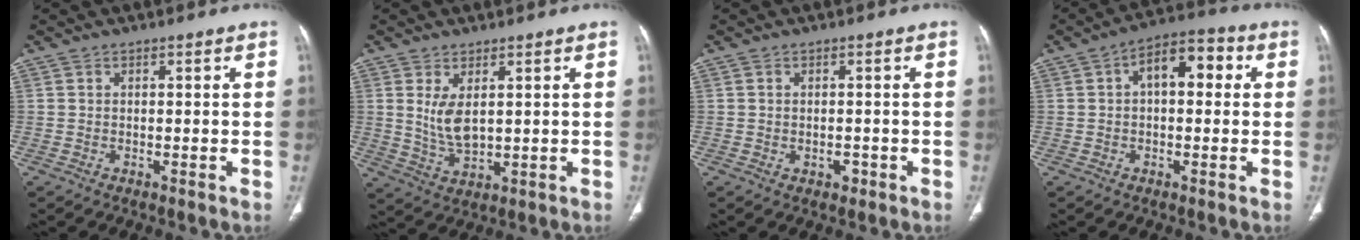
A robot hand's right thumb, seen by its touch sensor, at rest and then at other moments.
{"total": 5.8, "force": [1.5, 2.7, 4.9], "torque": [-0.092, -0.017, 0.043]}
{"total": 1.5, "force": [-0.5, 1.1, 0.9], "torque": [-0.008, 0.004, -0.004]}
{"total": 8.9, "force": [1.6, 4.9, 7.3], "torque": [-0.089, 0.030, 0.016]}